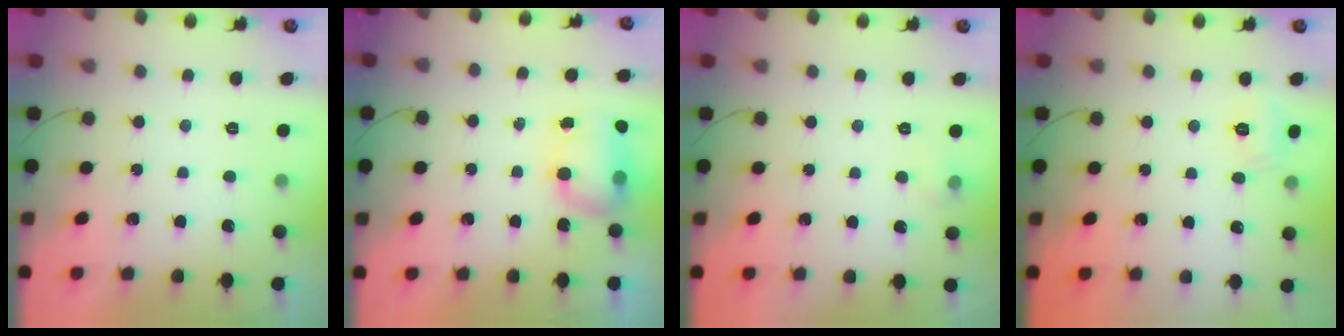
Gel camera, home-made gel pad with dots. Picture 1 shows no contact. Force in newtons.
{"total": 9.1, "press": 8.3, "slide": 3.7}
{"total": 4.3, "press": 4.1, "slide": 1.4}
{"total": 5.2, "press": 5.0, "slide": 1.4}